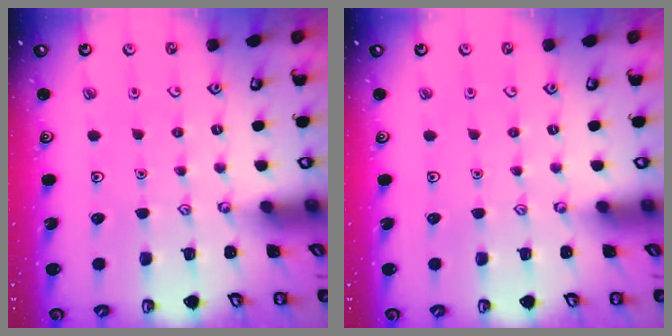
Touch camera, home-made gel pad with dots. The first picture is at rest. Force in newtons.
{"total": 0.0}